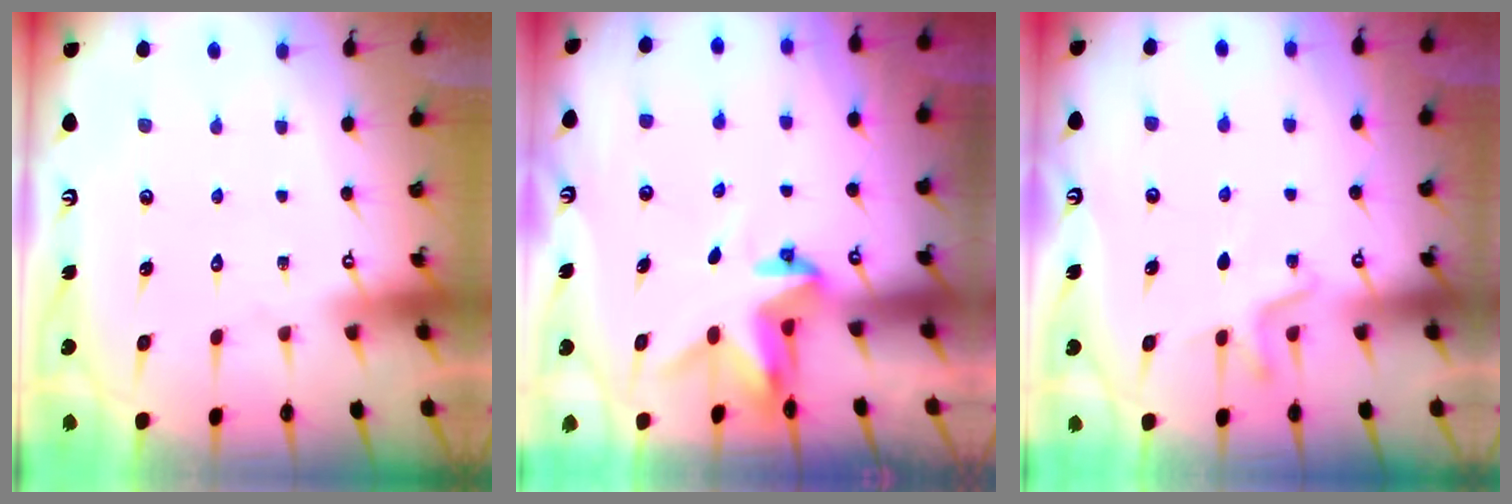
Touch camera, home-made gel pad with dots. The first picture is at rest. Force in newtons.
{"total": 3.5, "press": 3.5, "slide": 0.2}
{"total": 4.3, "press": 4.1, "slide": 1.2}